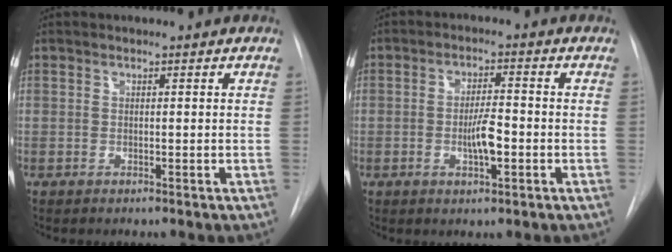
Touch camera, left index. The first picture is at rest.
{"total": 4.7, "force": [-1.1, 1.1, 4.4], "torque": [-0.080, 0.000, -0.019]}